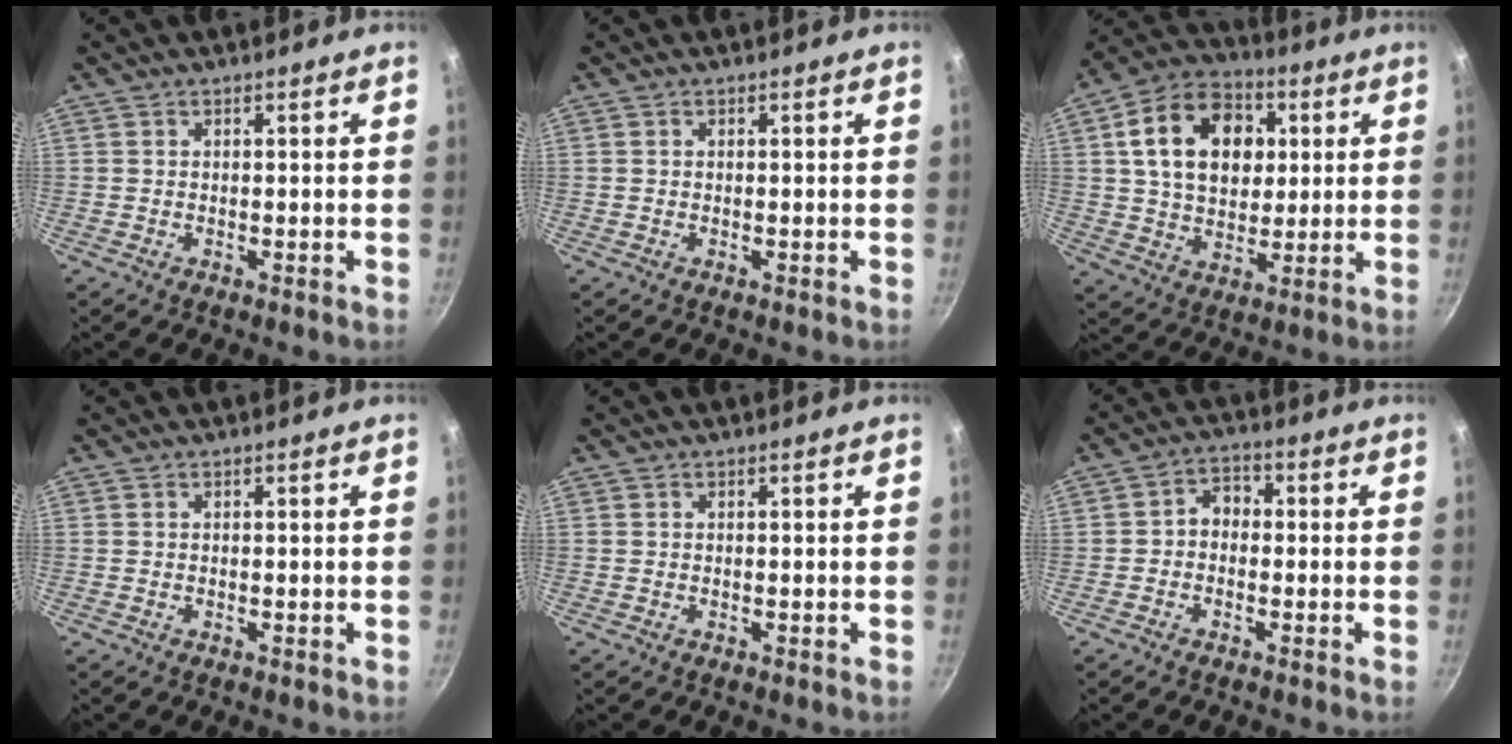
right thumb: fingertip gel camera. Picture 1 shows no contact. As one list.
[{"total": 0.0}, {"total": 17.5, "force": [4.0, 12.6, 11.4], "torque": [-0.159, 0.013, 0.059]}, {"total": 0.0}, {"total": 0.0}, {"total": 3.9, "force": [-0.7, 3.0, 2.3], "torque": [-0.023, 0.020, -0.025]}]